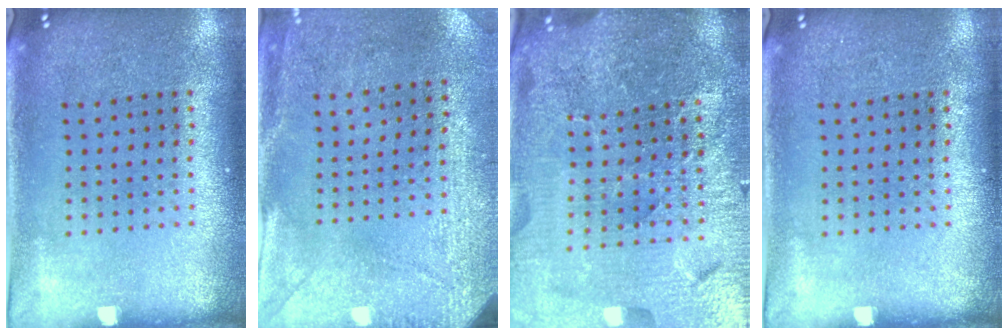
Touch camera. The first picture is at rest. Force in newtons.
{"total": 3.0, "press": 2.3, "slide": 1.9}
{"total": 5.7, "press": 5.1, "slide": 2.5}
{"total": 0.0}